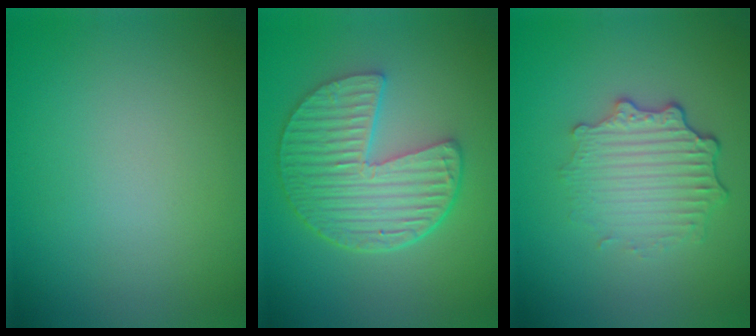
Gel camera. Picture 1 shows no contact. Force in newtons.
{"total": 6.3, "press": 4.6, "slide": 4.3}
{"total": 3.6, "press": 2.8, "slide": 2.3}